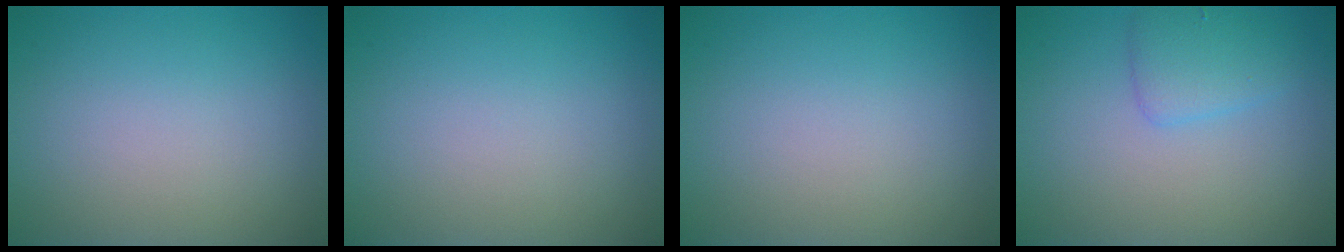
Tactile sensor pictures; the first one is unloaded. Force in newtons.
{"total": 0.0}
{"total": 0.0}
{"total": 2.4, "press": 2.4, "slide": 0.0}